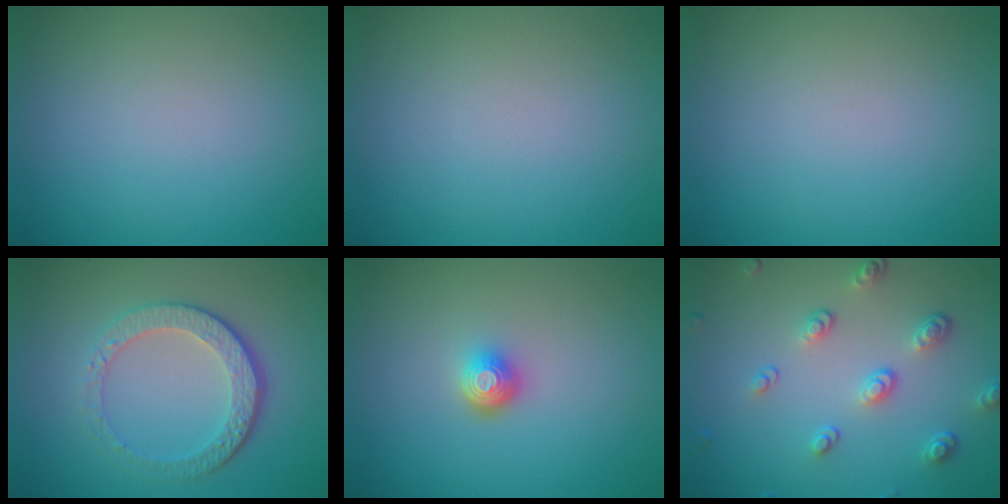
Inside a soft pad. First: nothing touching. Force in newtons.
{"total": 0.0}
{"total": 0.0}
{"total": 4.6, "press": 3.4, "slide": 3.2}
{"total": 1.9, "press": 1.4, "slide": 1.2}
{"total": 3.5, "press": 2.7, "slide": 2.3}